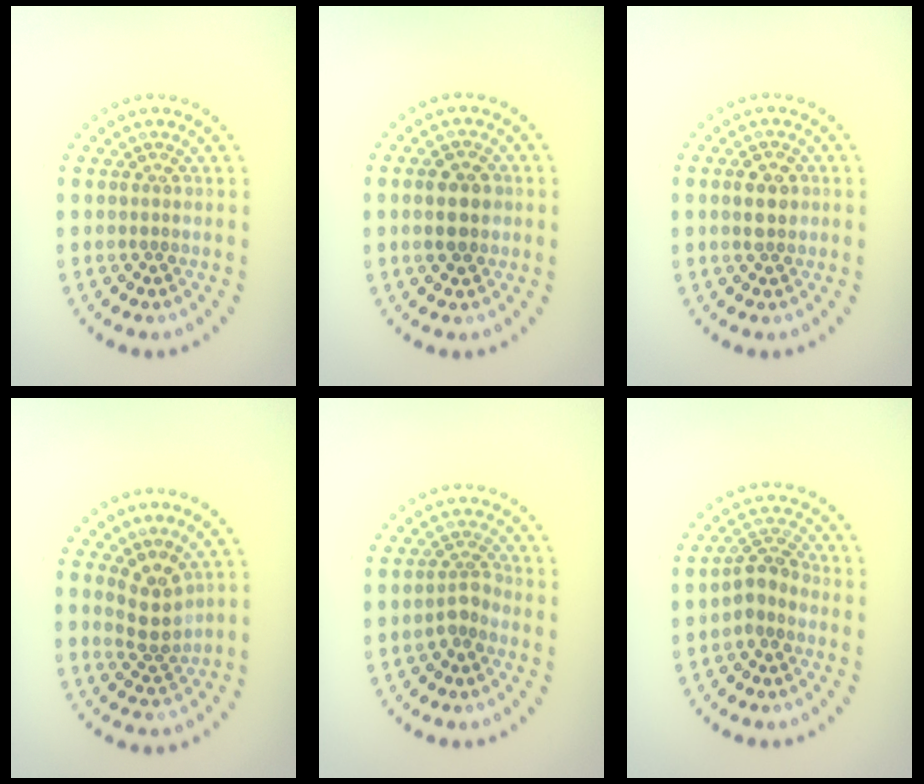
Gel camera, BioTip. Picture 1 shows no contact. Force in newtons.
{"total": 2.8, "press": 2.8, "slide": 0.1}
{"total": 2.1, "press": 2.0, "slide": 0.2}
{"total": 2.9, "press": 2.5, "slide": 1.3}
{"total": 1.8, "press": 1.3, "slide": 1.3}
{"total": 2.6, "press": 2.1, "slide": 1.5}